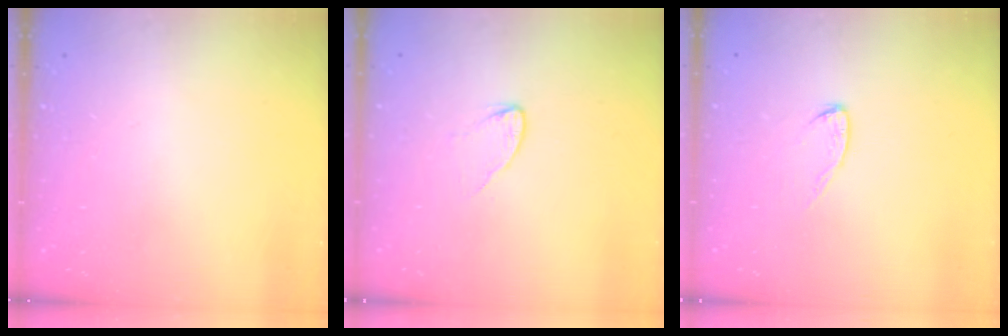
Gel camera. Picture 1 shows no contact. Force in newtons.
{"total": 3.6, "press": 3.6, "slide": 0.4}
{"total": 5.8, "press": 5.8, "slide": 0.4}